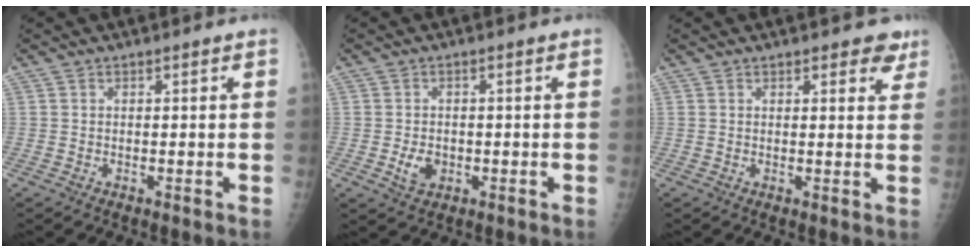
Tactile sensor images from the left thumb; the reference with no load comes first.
{"total": 3.8, "force": [-1.0, 2.7, 2.4], "torque": [-0.035, 0.005, -0.012]}
{"total": 4.0, "force": [2.5, 1.8, 2.6], "torque": [-0.005, -0.009, 0.025]}